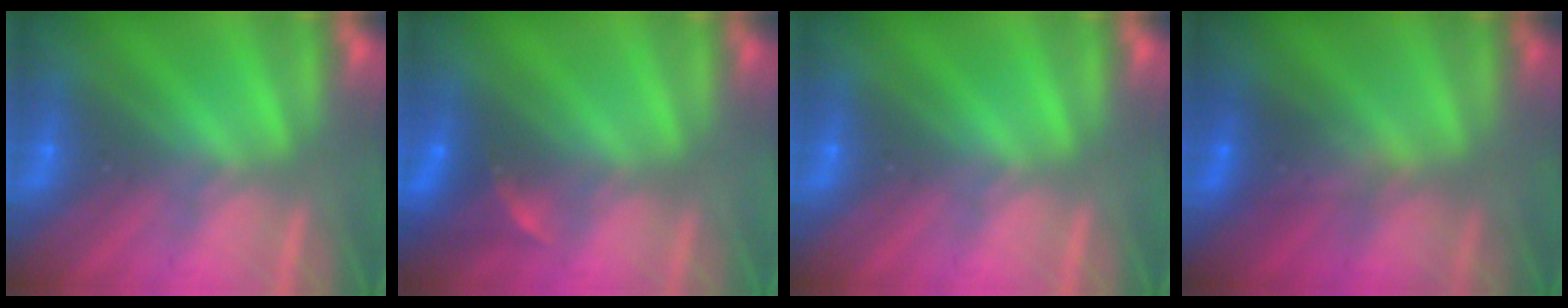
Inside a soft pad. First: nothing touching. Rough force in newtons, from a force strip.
{"total": 2.2}
{"total": 0.0}
{"total": 2.3}